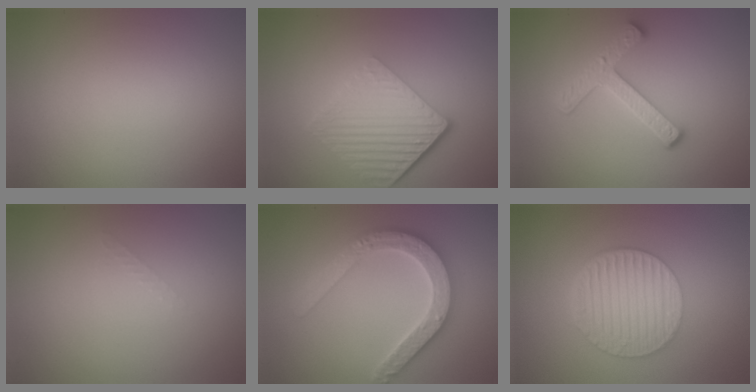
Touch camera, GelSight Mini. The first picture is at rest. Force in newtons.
{"total": 6.2, "press": 4.2, "slide": 4.6}
{"total": 3.7, "press": 3.1, "slide": 2.0}
{"total": 0.8, "press": 0.7, "slide": 0.2}
{"total": 5.3, "press": 5.2, "slide": 0.9}
{"total": 6.4, "press": 4.3, "slide": 4.7}